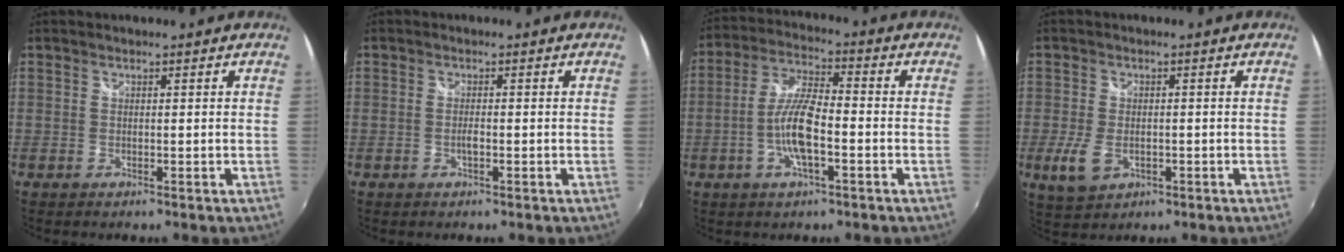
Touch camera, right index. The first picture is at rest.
{"total": 1.4, "force": [-0.5, 0.3, 1.3], "torque": [-0.027, -0.001, -0.010]}
{"total": 9.6, "force": [-2.9, 2.6, 8.7], "torque": [-0.181, 0.005, -0.056]}
{"total": 6.1, "force": [-2.0, 3.8, 4.4], "torque": [-0.104, -0.011, -0.032]}